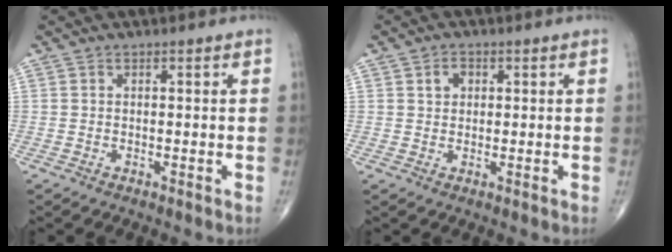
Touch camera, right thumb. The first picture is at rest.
{"total": 2.6, "force": [0.8, 2.0, 1.4], "torque": [-0.013, 0.002, 0.012]}